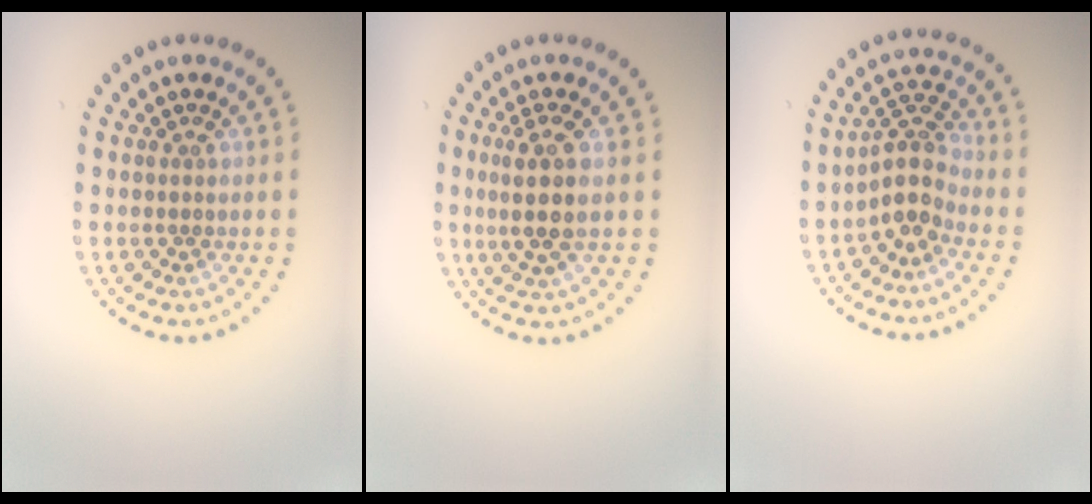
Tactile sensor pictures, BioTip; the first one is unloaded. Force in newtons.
{"total": 3.2, "press": 2.7, "slide": 1.6}
{"total": 3.3, "press": 2.6, "slide": 2.0}